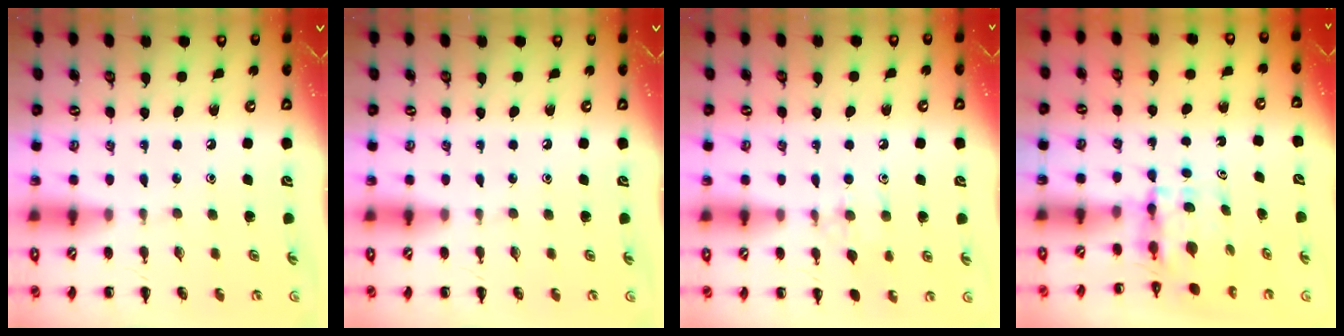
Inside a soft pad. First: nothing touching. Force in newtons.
{"total": 0.0}
{"total": 8.0, "press": 7.7, "slide": 2.0}
{"total": 3.9, "press": 3.9, "slide": 0.3}